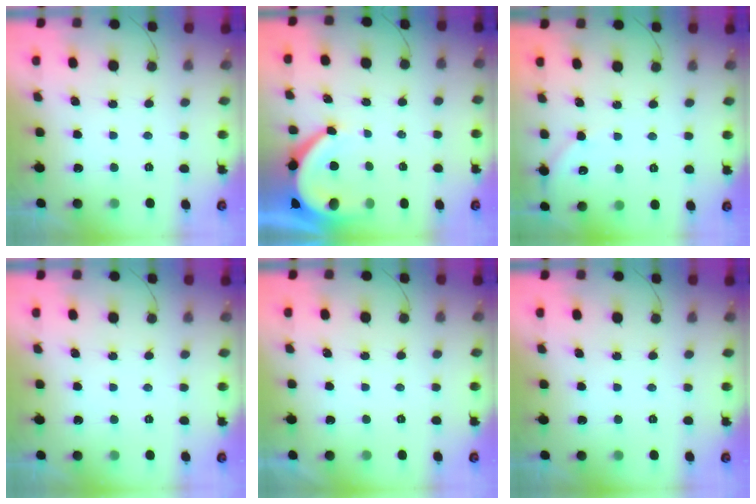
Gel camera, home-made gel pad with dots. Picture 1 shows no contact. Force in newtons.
{"total": 8.1, "press": 8.1, "slide": 0.8}
{"total": 3.6, "press": 3.5, "slide": 0.6}
{"total": 0.0}
{"total": 1.0, "press": 1.0, "slide": 0.1}
{"total": 0.0}